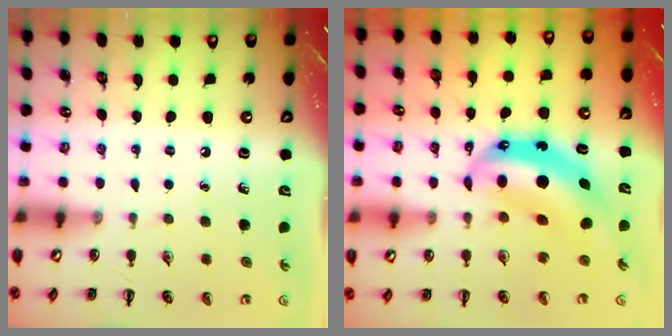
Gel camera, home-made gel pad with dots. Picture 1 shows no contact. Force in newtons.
{"total": 9.8, "press": 9.5, "slide": 2.4}